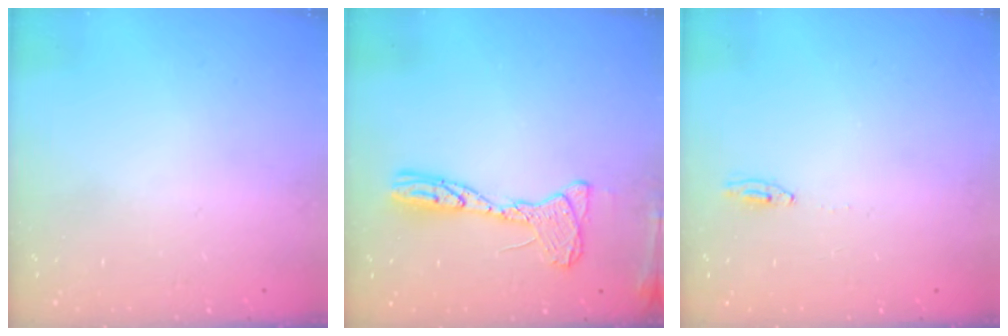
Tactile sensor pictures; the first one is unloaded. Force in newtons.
{"total": 13.8, "press": 13.7, "slide": 1.3}
{"total": 2.0, "press": 2.0, "slide": 0.2}